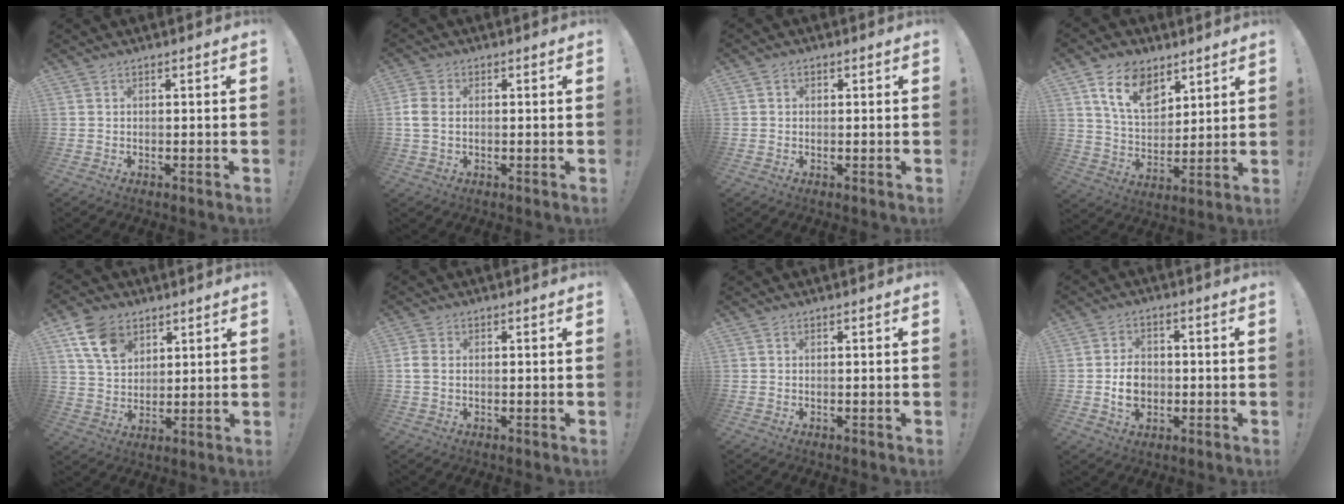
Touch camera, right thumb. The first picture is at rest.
{"total": 5.3, "force": [0.3, 3.8, 3.7], "torque": [-0.091, 0.009, 0.006]}
{"total": 1.3, "force": [0.0, 1.2, 0.6], "torque": [-0.007, 0.002, 0.000]}
{"total": 13.5, "force": [7.9, 8.3, 7.2], "torque": [-0.120, -0.036, 0.148]}
{"total": 12.2, "force": [6.3, 8.4, 6.1], "torque": [-0.108, -0.015, 0.126]}
{"total": 3.2, "force": [0.3, 2.3, 2.2], "torque": [-0.053, 0.009, 0.006]}
{"total": 0.0}
{"total": 8.0, "force": [-1.1, 6.4, 4.6], "torque": [-0.058, 0.007, -0.020]}